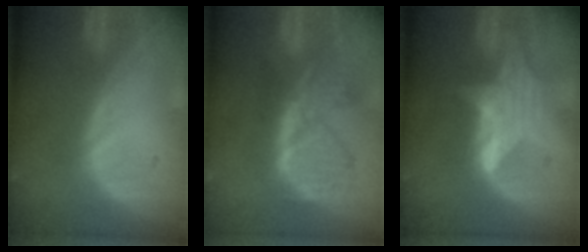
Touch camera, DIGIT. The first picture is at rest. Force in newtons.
{"total": 8.0, "press": 7.1, "slide": 3.7}
{"total": 5.8, "press": 5.8, "slide": 0.8}